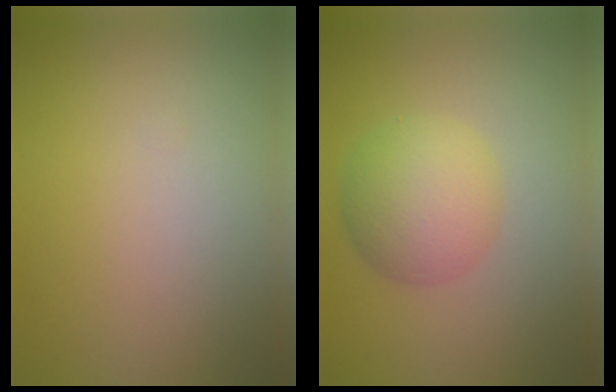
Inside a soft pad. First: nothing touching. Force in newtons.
{"total": 4.9, "press": 4.8, "slide": 0.0}